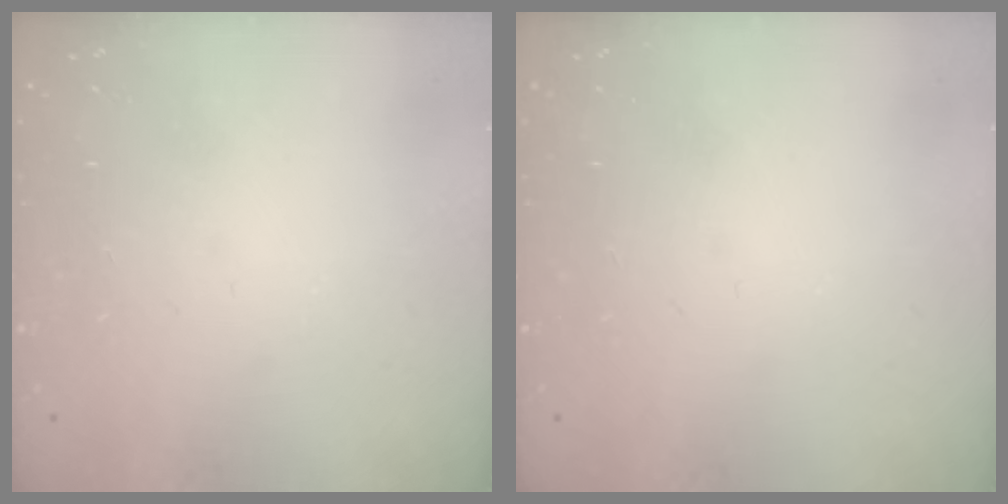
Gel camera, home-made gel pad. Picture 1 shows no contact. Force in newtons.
{"total": 0.0}